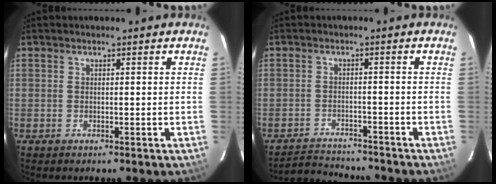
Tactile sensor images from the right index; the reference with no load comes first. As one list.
[{"total": 7.2, "force": [-6.9, 1.6, 0.8], "torque": [-0.037, 0.009, -0.108]}]